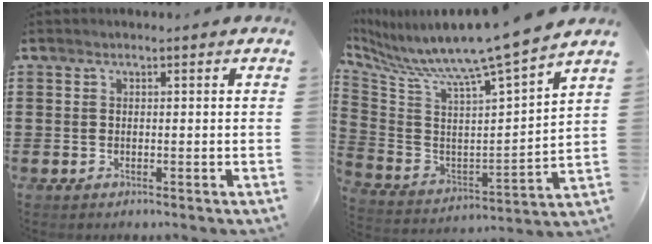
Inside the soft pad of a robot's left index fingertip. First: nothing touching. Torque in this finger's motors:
{"motor_torque": [2.14, 0.00, 0.44, 0.12]}